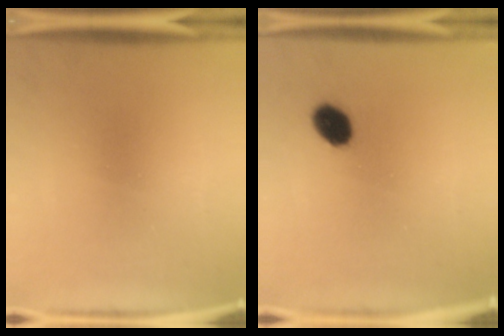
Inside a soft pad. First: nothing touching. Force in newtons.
{"total": 5.8}